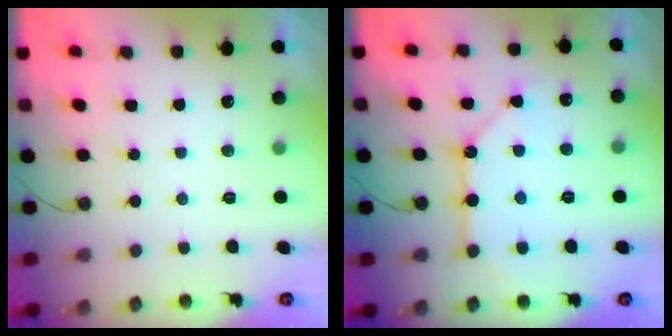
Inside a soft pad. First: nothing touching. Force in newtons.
{"total": 10.9, "press": 10.9, "slide": 1.0}